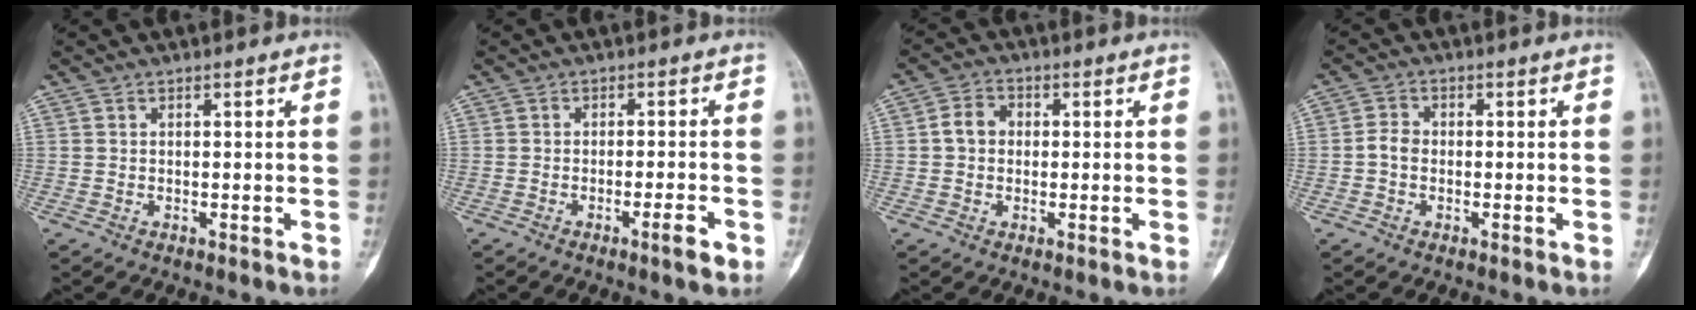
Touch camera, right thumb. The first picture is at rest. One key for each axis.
{"total": 3.4, "fx": -1.8, "fy": 0.4, "fz": 2.9, "tx": -0.047, "ty": 0.007, "tz": -0.030}
{"total": 4.1, "fx": 0.1, "fy": 3.4, "fz": 2.3, "tx": -0.032, "ty": 0.015, "tz": -0.007}
{"total": 2.6, "fx": -0.5, "fy": 2.0, "fz": 1.6, "tx": -0.025, "ty": 0.009, "tz": -0.017}